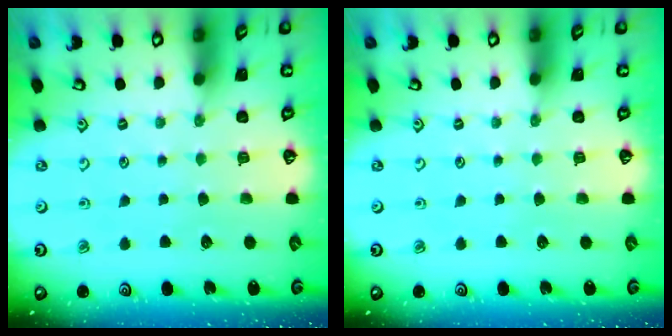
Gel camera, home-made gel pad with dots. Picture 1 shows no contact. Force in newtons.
{"total": 0.0}